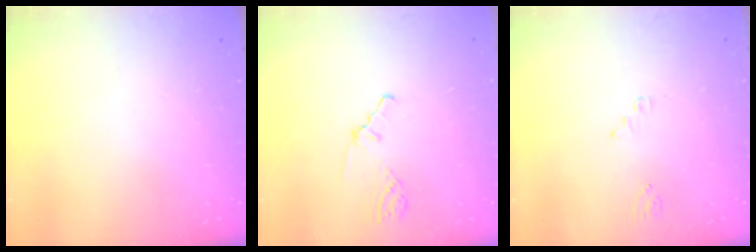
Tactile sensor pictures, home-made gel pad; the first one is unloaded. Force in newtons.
{"total": 0.8, "press": 0.8, "slide": 0.2}
{"total": 1.0, "press": 1.0, "slide": 0.1}